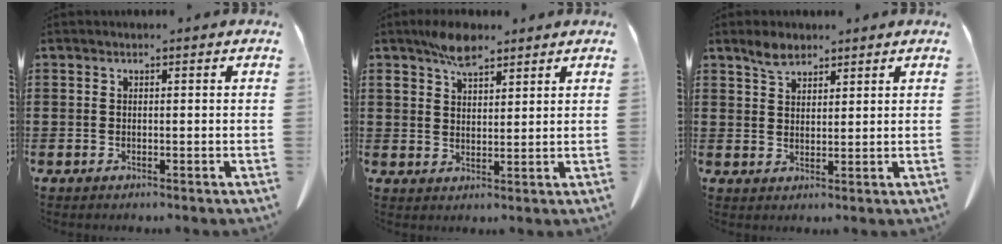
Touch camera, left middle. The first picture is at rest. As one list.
[{"total": 5.6, "force": [4.3, 2.2, 2.9], "torque": [-0.060, -0.004, 0.079]}, {"total": 3.2, "force": [2.6, 1.3, 1.4], "torque": [-0.033, 0.003, 0.049]}]